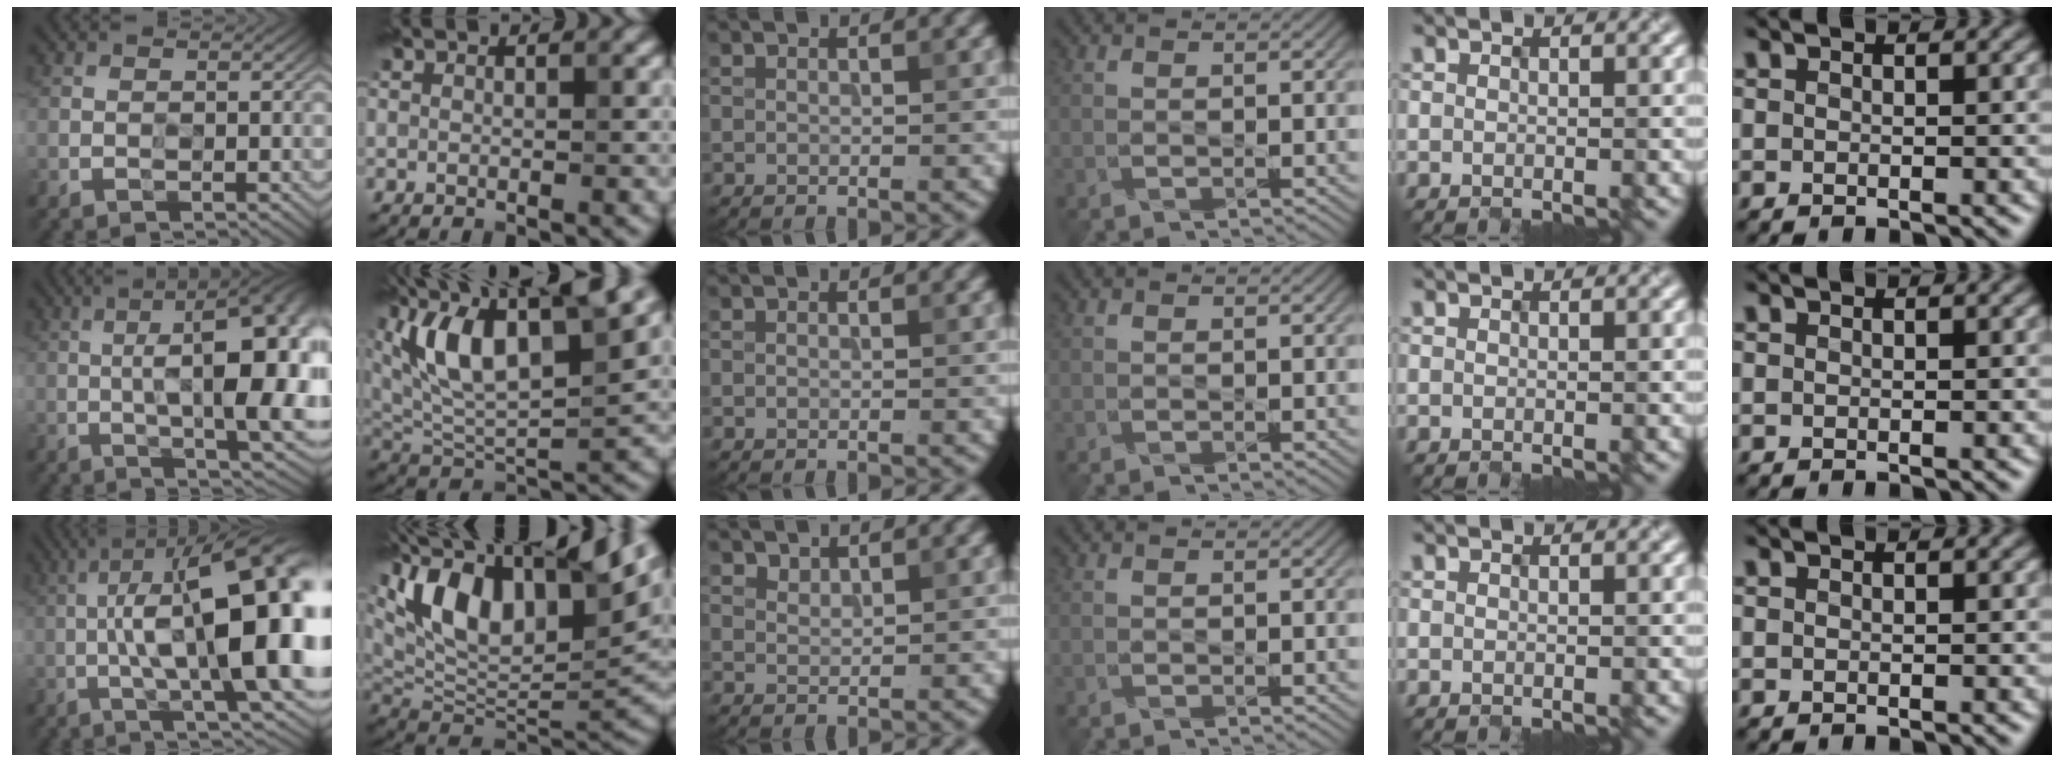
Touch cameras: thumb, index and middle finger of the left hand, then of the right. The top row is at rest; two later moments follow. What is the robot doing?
{"motion": "close", "object": "medicine box"}